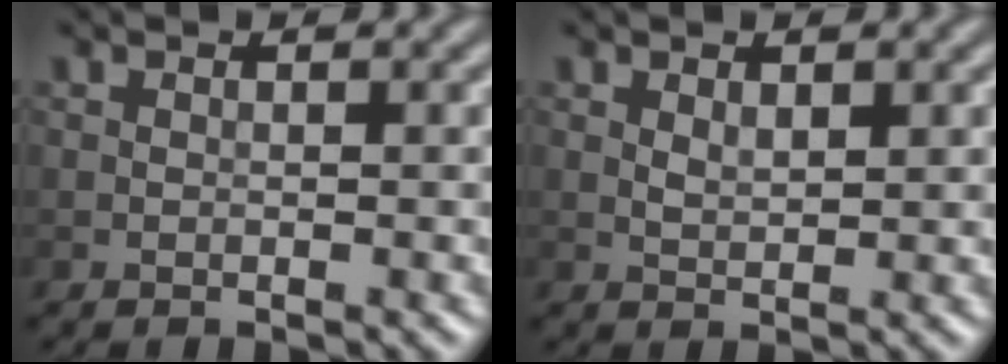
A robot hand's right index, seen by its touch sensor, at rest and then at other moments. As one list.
[{"total": 1.2, "force": [0.6, 0.6, 0.9], "torque": [-0.019, -0.003, 0.013]}]